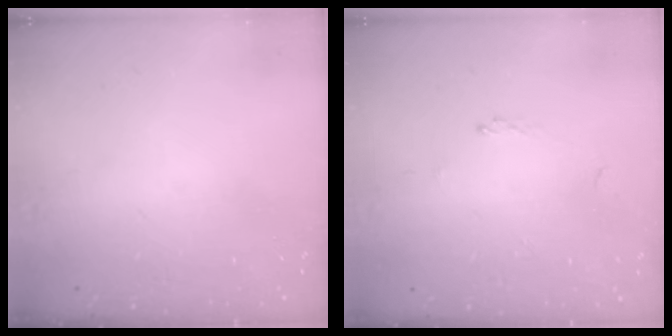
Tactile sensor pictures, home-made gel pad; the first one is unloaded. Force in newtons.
{"total": 0.0}